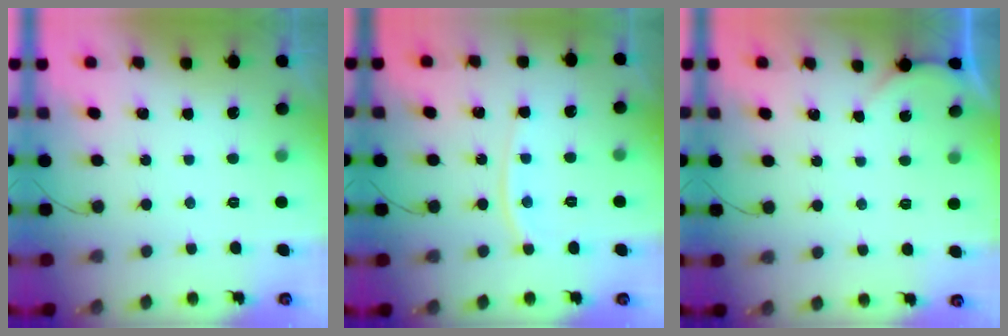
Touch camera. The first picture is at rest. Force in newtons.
{"total": 7.1, "press": 7.0, "slide": 0.9}
{"total": 0.0}